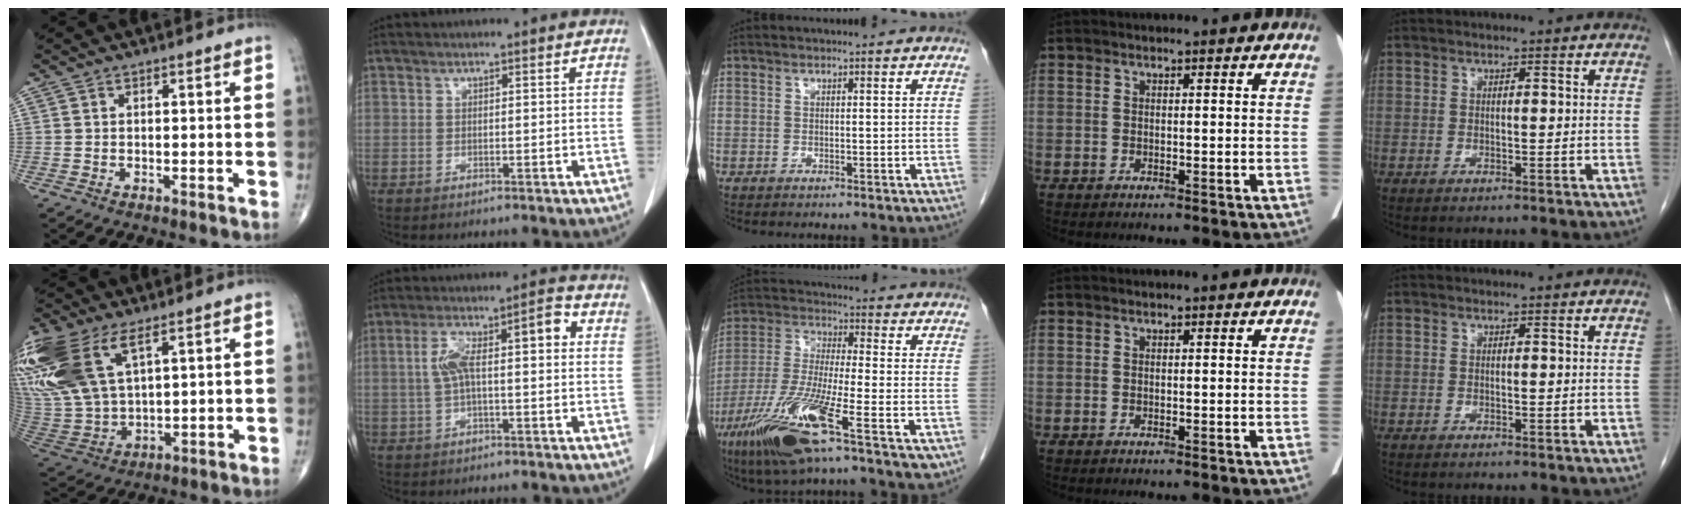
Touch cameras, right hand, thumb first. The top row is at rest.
{"thumb": {"total": 22.0, "force": [10.2, 11.0, 16.1], "torque": [-0.393, -0.009, 0.210]}, "index": {"total": 8.7, "force": [0.7, 2.3, 8.3], "torque": [-0.153, 0.045, 0.012]}, "middle": {"total": 15.4, "force": [-7.5, 1.4, 13.4], "torque": [-0.276, -0.030, -0.139]}}